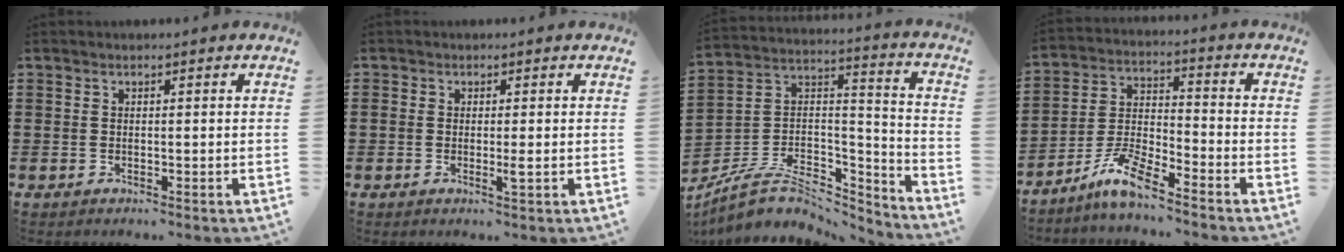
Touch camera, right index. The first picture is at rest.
{"total": 1.6, "force": [-0.4, 0.4, 1.5], "torque": [-0.036, -0.003, -0.009]}
{"total": 8.1, "force": [-5.3, 4.6, 4.0], "torque": [-0.090, 0.008, -0.101]}
{"total": 7.3, "force": [-6.0, 1.0, 4.0], "torque": [-0.102, -0.008, -0.121]}